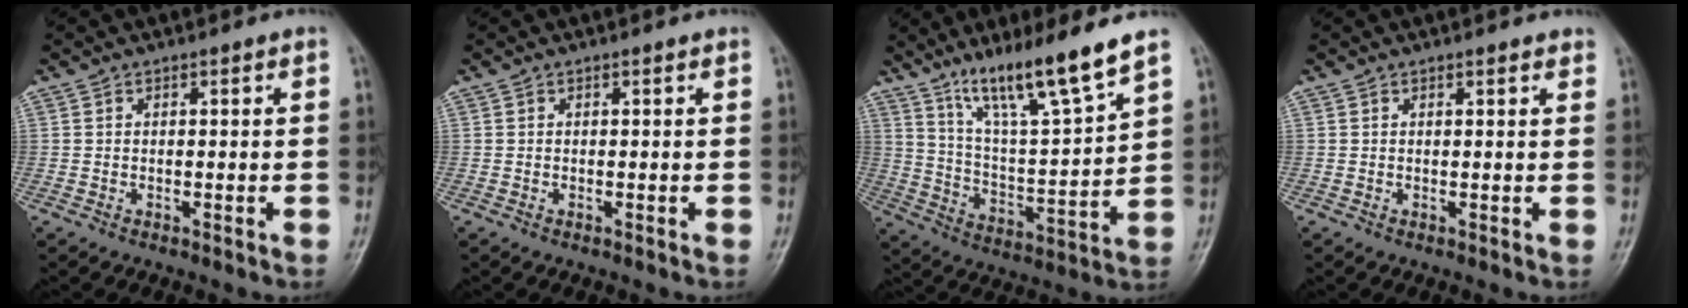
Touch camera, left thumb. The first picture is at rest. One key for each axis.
{"total": 0.0}
{"total": 15.4, "fx": 11.1, "fy": 1.0, "fz": 10.7, "tx": -0.179, "ty": -0.064, "tz": 0.204}
{"total": 1.3, "fx": 1.0, "fy": 0.4, "fz": 0.6, "tx": -0.005, "ty": -0.002, "tz": 0.011}